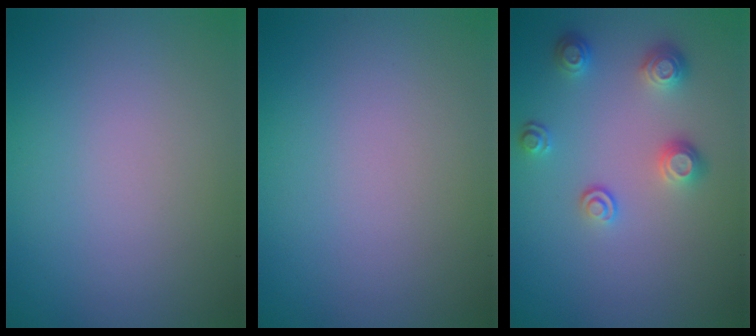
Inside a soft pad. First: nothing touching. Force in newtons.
{"total": 0.0}
{"total": 2.5, "press": 2.3, "slide": 0.9}